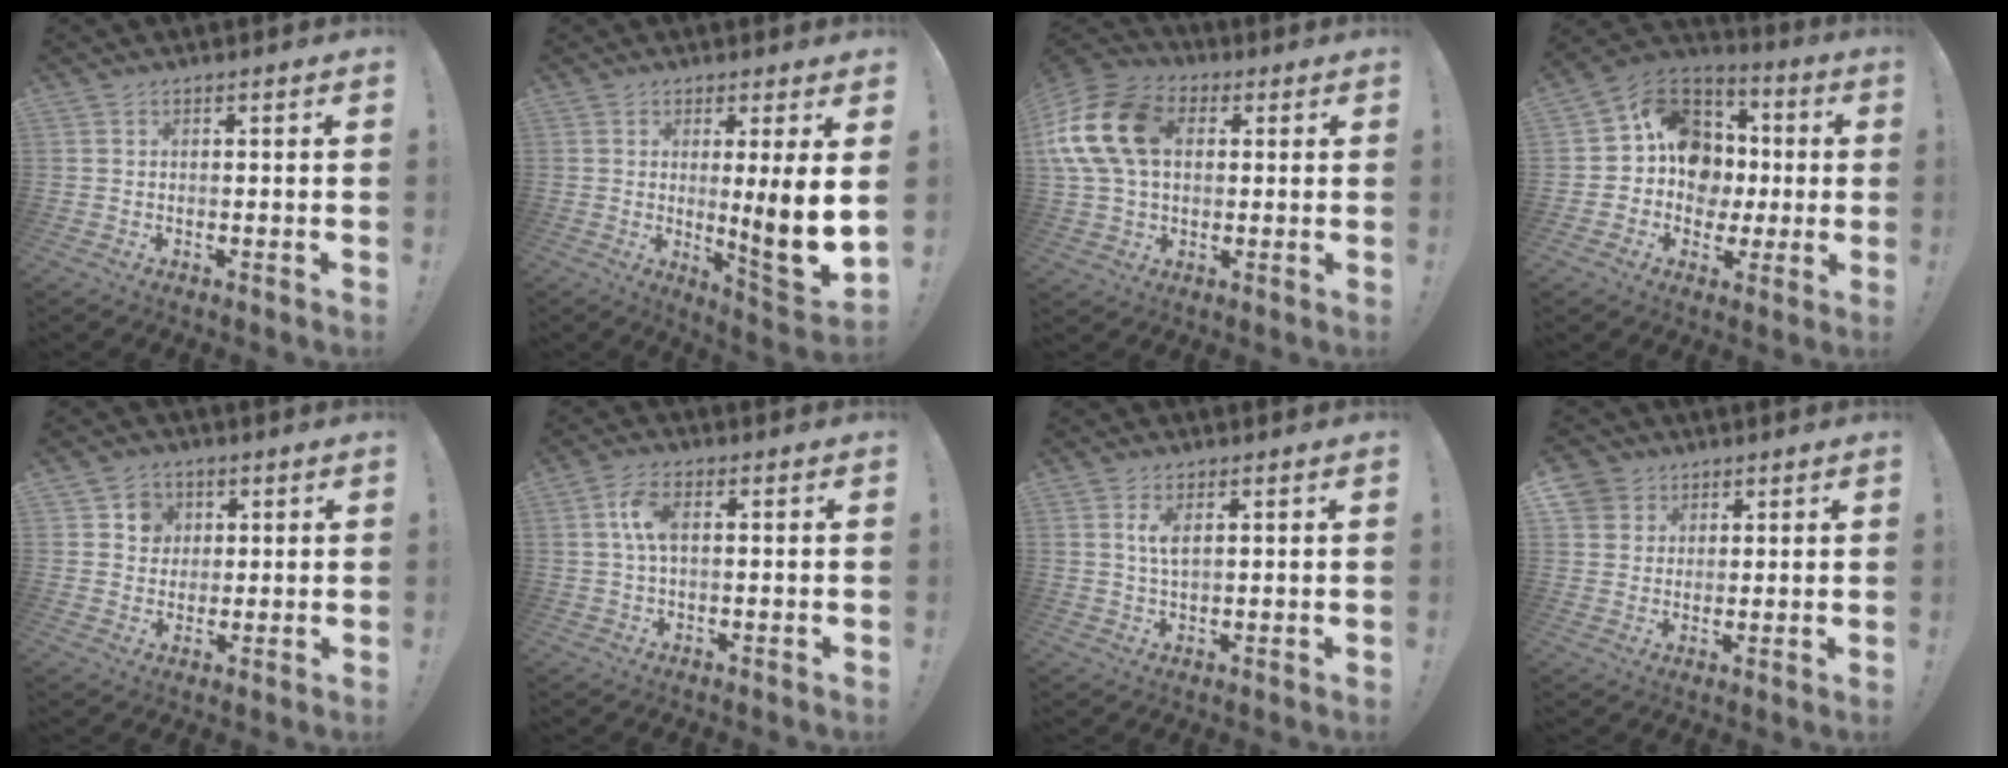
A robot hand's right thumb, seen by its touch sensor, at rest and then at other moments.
{"total": 11.8, "force": [0.9, 0.3, 11.8], "torque": [-0.155, -0.032, 0.013]}
{"total": 18.5, "force": [3.6, 13.3, 12.3], "torque": [-0.233, 0.009, 0.070]}
{"total": 15.4, "force": [1.0, 13.6, 7.2], "torque": [-0.099, 0.011, 0.038]}
{"total": 5.9, "force": [2.1, 5.4, 1.1], "torque": [-0.009, -0.009, 0.038]}
{"total": 6.3, "force": [1.0, 3.3, 5.3], "torque": [-0.097, 0.006, 0.017]}
{"total": 3.5, "force": [1.4, 1.2, 3.0], "torque": [-0.051, -0.004, 0.022]}
{"total": 5.5, "force": [3.0, 4.5, 0.7], "torque": [-0.010, -0.020, 0.059]}